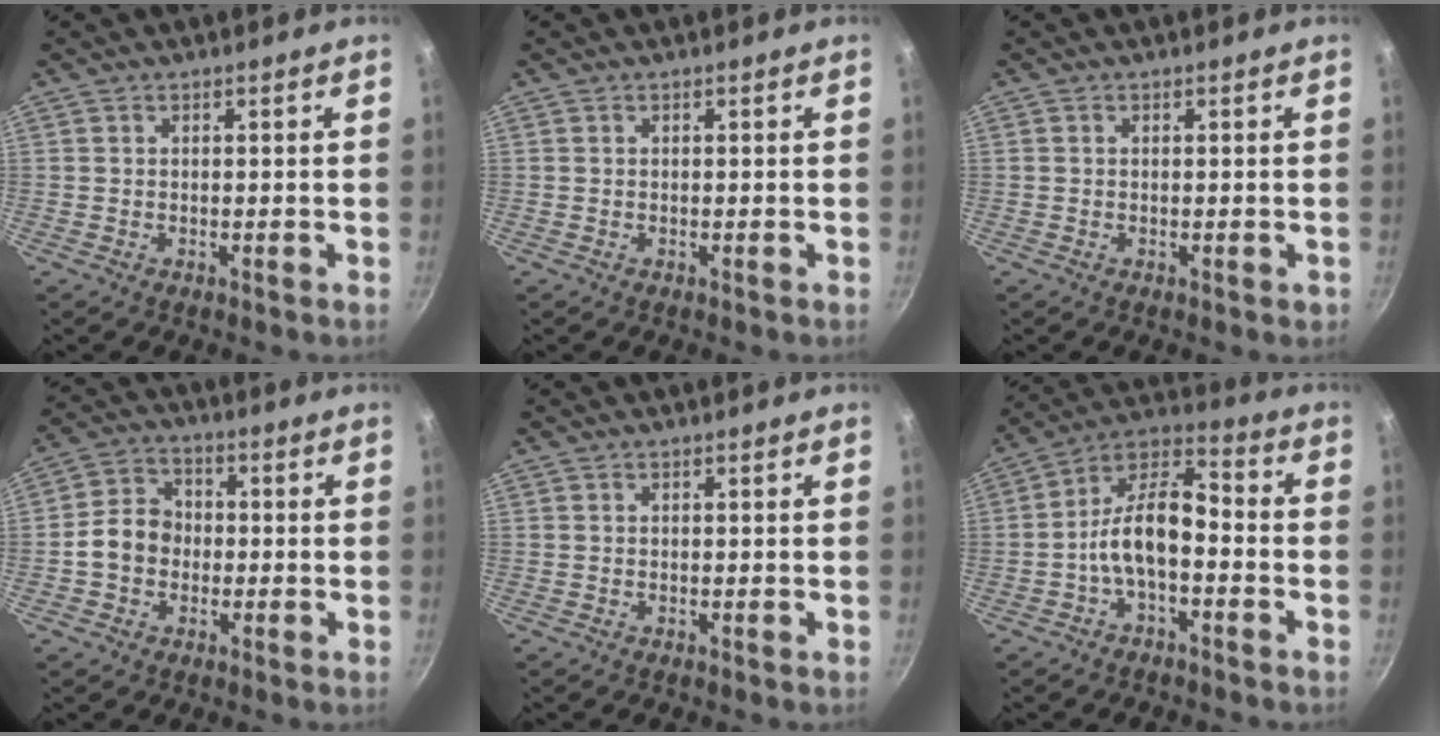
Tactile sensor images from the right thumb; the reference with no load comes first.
{"total": 0.0}
{"total": 0.8, "force": [-0.1, 0.5, 0.6], "torque": [-0.006, 0.001, -0.001]}
{"total": 7.9, "force": [-1.1, 6.6, 4.3], "torque": [-0.046, 0.024, -0.034]}
{"total": 0.0}
{"total": 11.4, "force": [-3.1, 5.6, 9.4], "torque": [-0.157, 0.054, -0.070]}